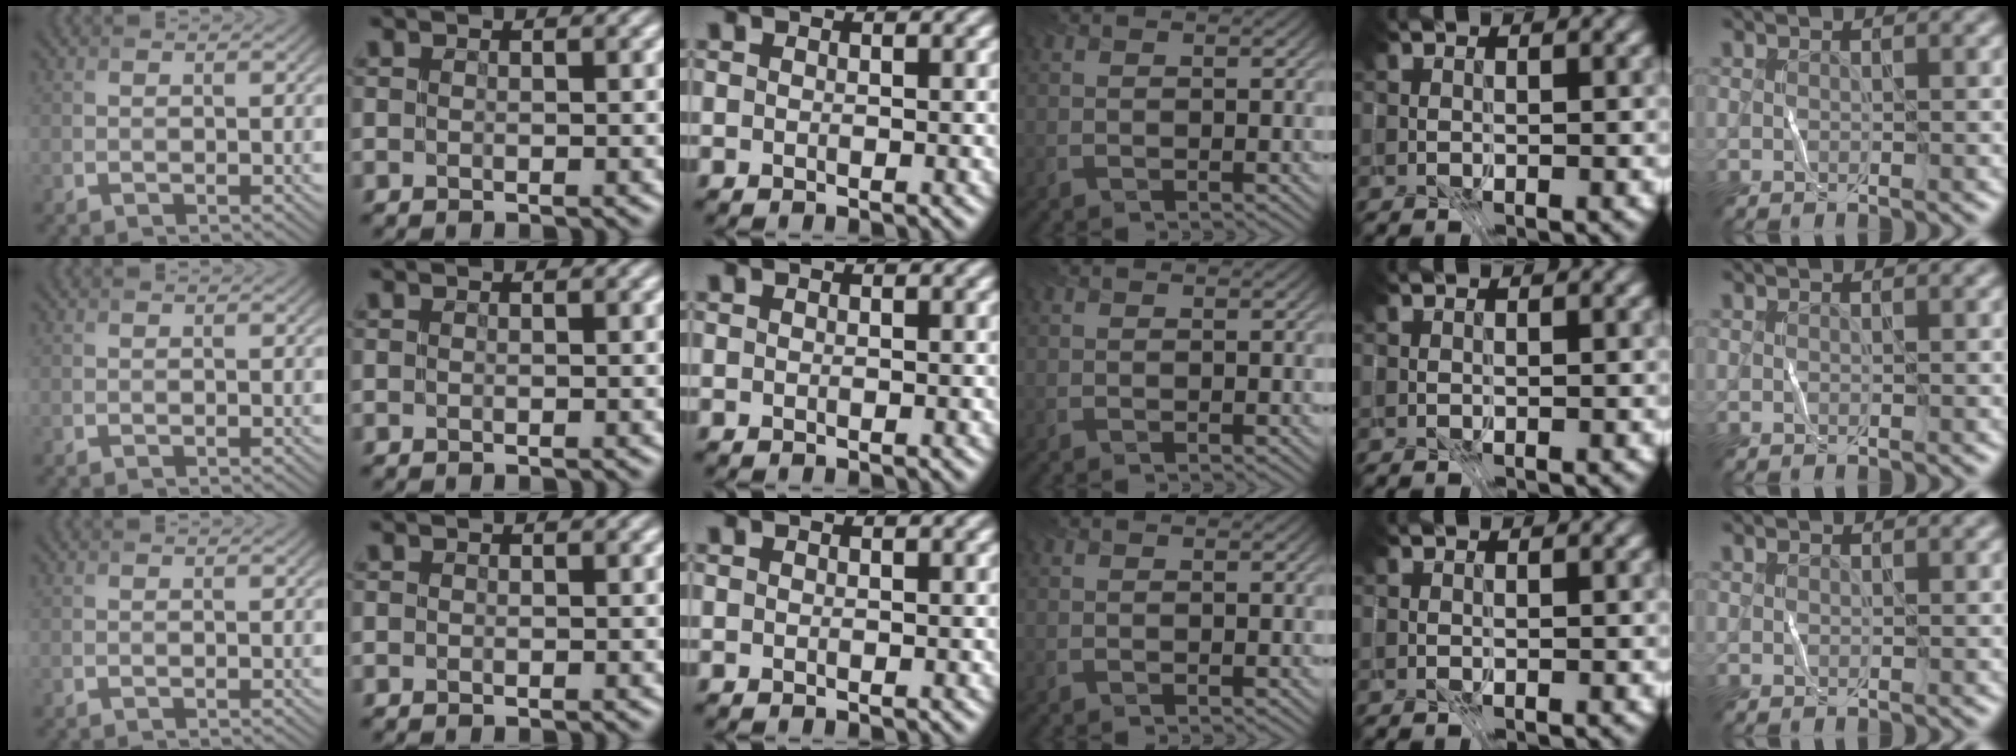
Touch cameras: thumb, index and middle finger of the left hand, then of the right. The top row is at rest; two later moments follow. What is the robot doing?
{"motion": "fold", "object": "coffee filter"}